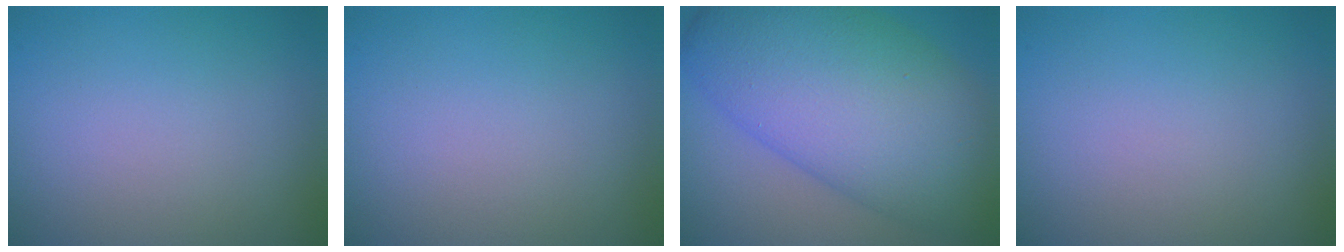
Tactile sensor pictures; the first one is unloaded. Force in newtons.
{"total": 0.0}
{"total": 13.2, "press": 13.2, "slide": 0.2}
{"total": 0.0}